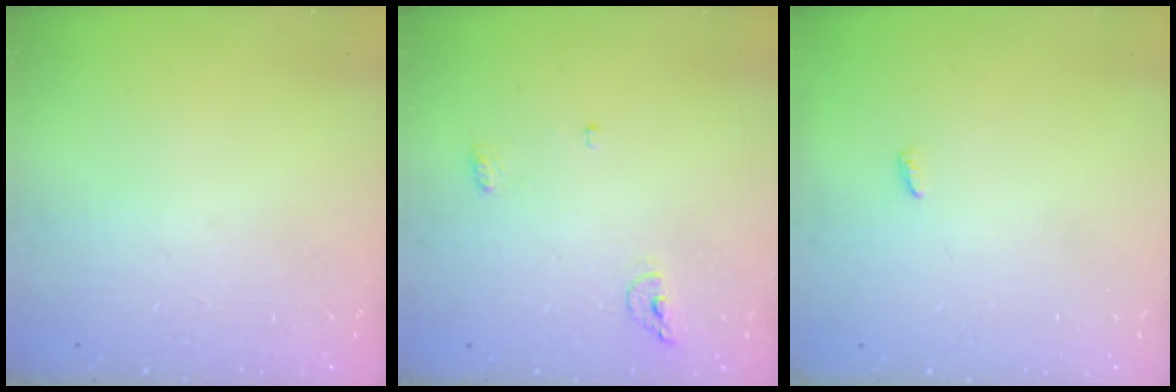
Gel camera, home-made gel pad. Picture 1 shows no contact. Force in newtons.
{"total": 5.7, "press": 5.7, "slide": 1.0}
{"total": 2.4, "press": 2.4, "slide": 0.2}